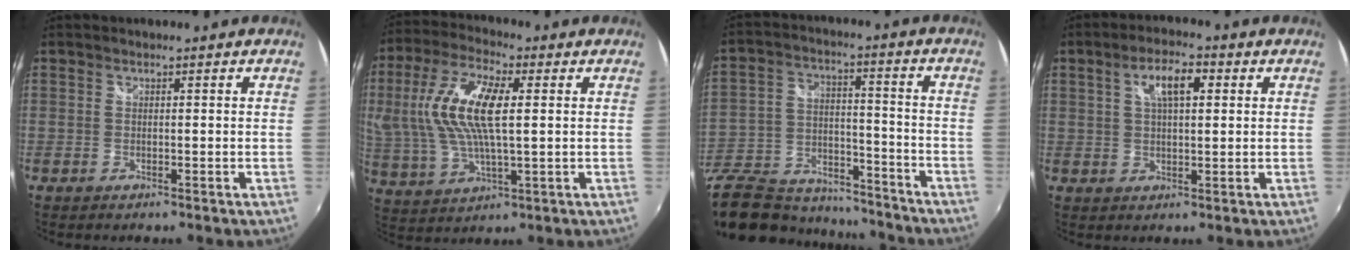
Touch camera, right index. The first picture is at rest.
{"total": 16.0, "force": [2.9, 6.1, 14.5], "torque": [-0.291, 0.010, 0.058]}
{"total": 26.3, "force": [-17.9, 14.2, 13.0], "torque": [-0.307, 0.003, -0.261]}
{"total": 6.5, "force": [2.1, 2.6, 5.6], "torque": [-0.099, 0.014, 0.037]}